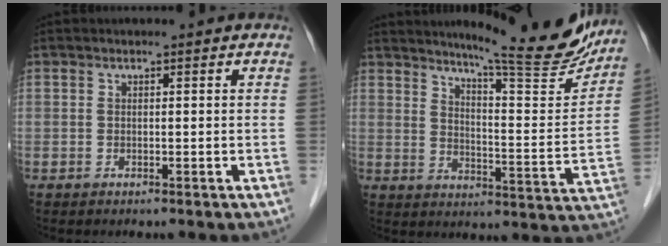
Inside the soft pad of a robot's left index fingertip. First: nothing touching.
{"total": 18.5, "force": [16.5, 1.3, 8.3], "torque": [-0.113, -0.061, 0.209]}